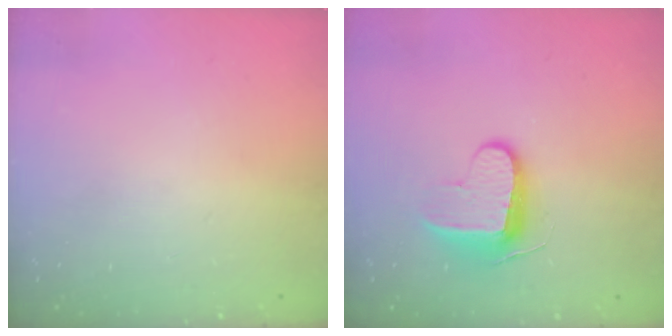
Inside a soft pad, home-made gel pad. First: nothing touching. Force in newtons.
{"total": 9.1, "press": 9.1, "slide": 1.0}